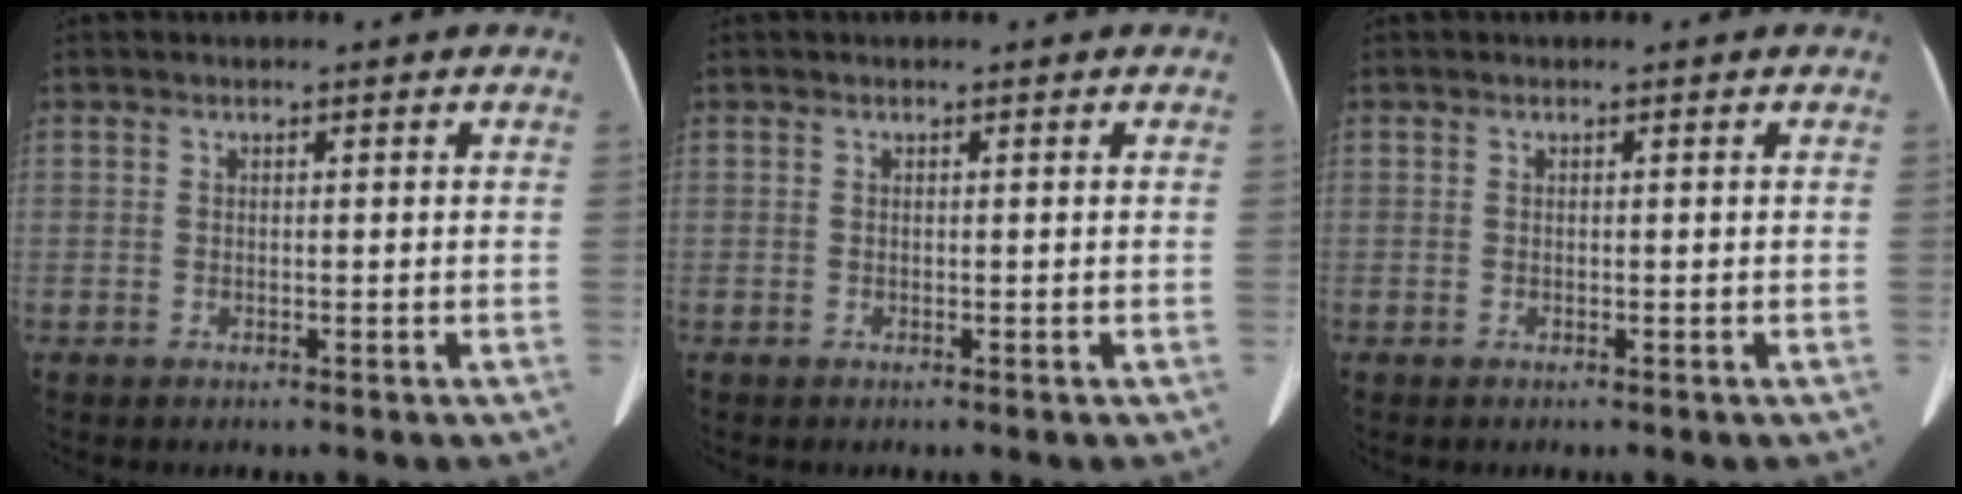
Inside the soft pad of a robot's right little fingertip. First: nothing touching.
{"total": 0.0}
{"total": 0.0}